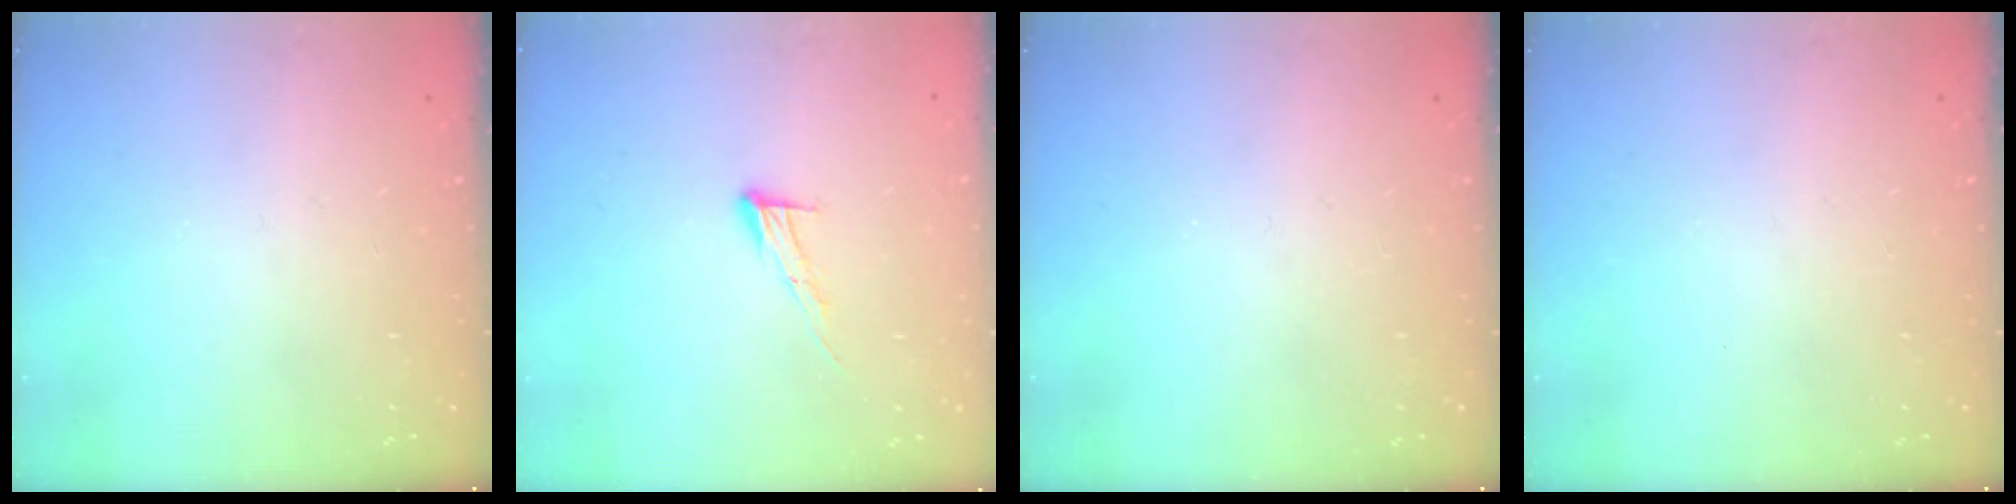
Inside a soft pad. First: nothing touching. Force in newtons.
{"total": 8.4, "press": 8.4, "slide": 0.4}
{"total": 0.0}
{"total": 0.0}